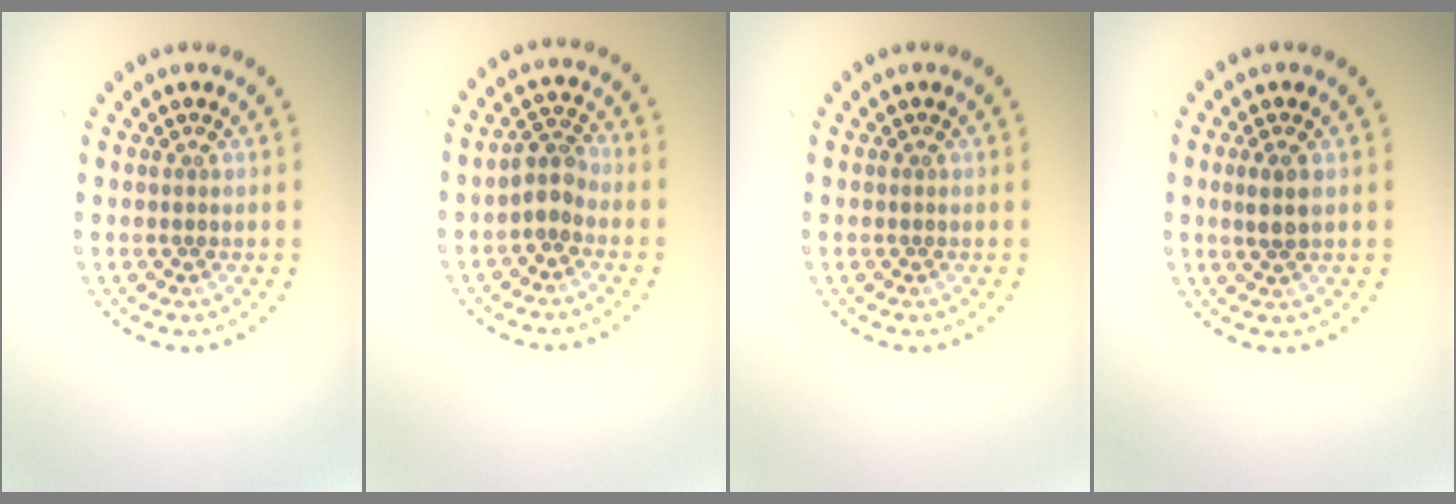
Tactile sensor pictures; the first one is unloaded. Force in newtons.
{"total": 1.9, "press": 1.6, "slide": 1.0}
{"total": 0.0}
{"total": 2.0, "press": 1.8, "slide": 0.8}